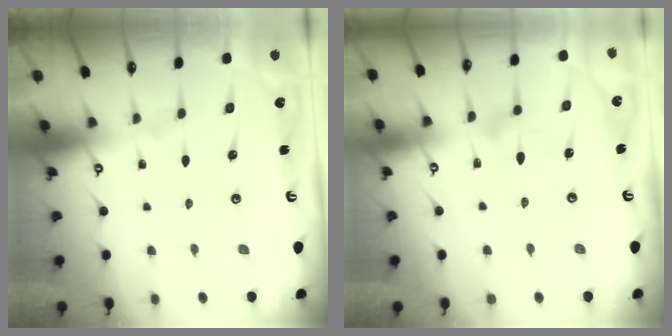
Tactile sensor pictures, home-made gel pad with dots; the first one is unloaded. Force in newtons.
{"total": 9.0, "press": 9.0, "slide": 0.4}